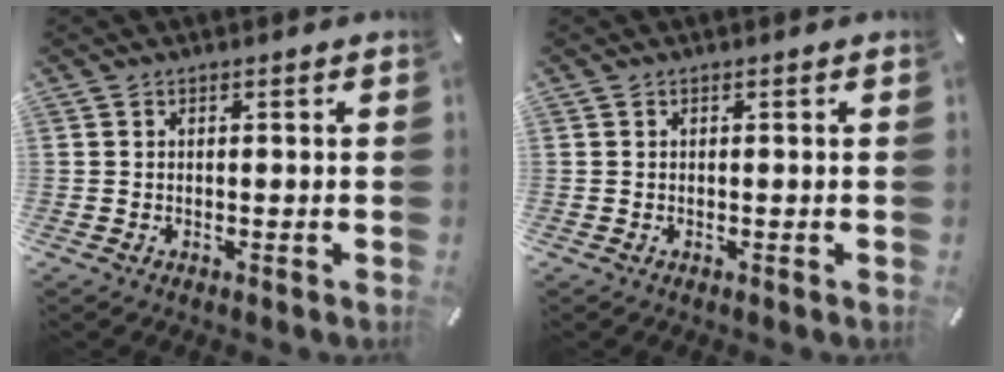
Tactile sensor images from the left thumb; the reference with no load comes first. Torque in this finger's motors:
{"motor_torque": [0.02, 0.02, -0.01, 0.00, 0.02]}